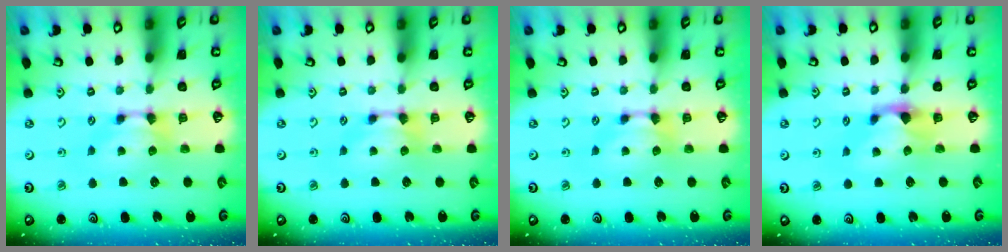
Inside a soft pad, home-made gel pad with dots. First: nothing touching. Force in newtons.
{"total": 0.0}
{"total": 0.0}
{"total": 1.3, "press": 0.6, "slide": 1.2}